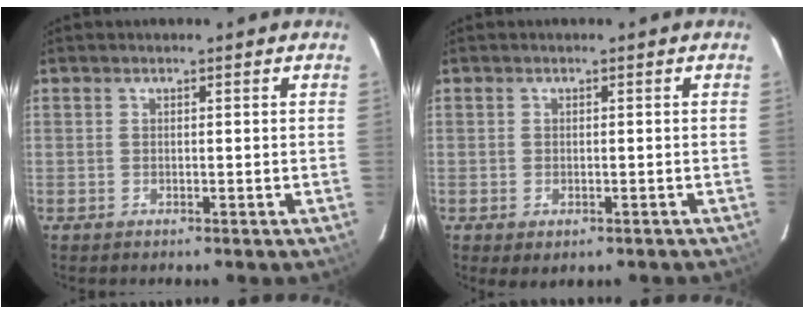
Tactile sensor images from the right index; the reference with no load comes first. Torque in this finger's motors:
{"motor_torque": [0.57, -0.63, 0.30, 0.04]}